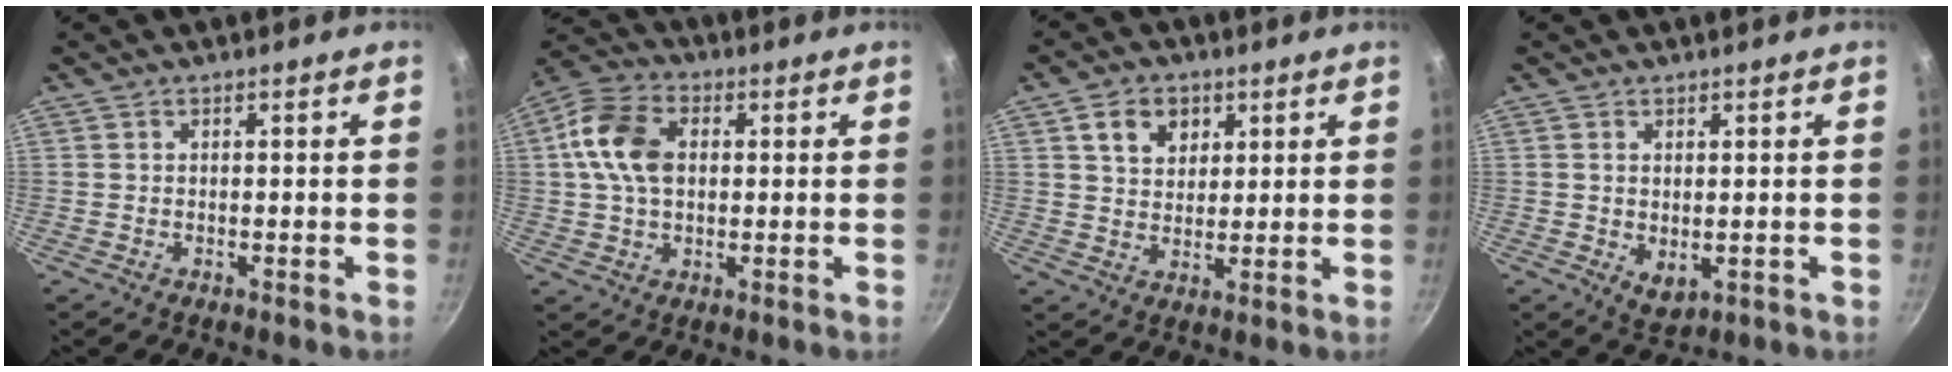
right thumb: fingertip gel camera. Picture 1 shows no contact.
{"total": 11.8, "force": [1.7, 8.1, 8.4], "torque": [-0.142, 0.015, 0.017]}
{"total": 7.0, "force": [2.9, 5.3, 3.5], "torque": [-0.036, -0.004, 0.048]}
{"total": 3.7, "force": [0.2, 2.2, 3.0], "torque": [-0.046, -0.013, 0.009]}